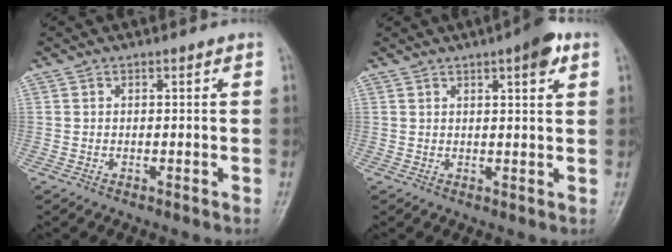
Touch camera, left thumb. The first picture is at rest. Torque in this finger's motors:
{"motor_torque": [0.87, 0.51, 0.39, -0.47, 0.01]}